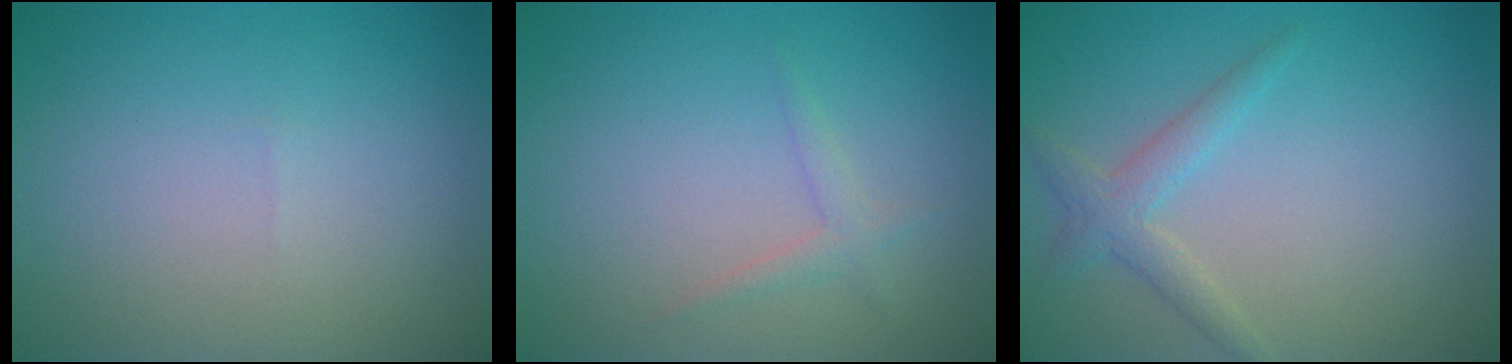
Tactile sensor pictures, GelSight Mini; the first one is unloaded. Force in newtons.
{"total": 1.2, "press": 1.1, "slide": 0.1}
{"total": 2.2, "press": 2.1, "slide": 0.1}